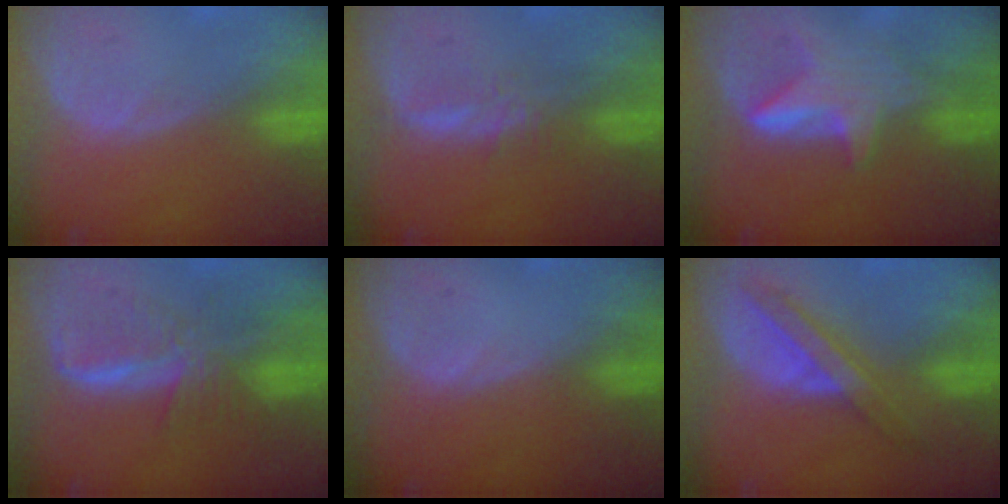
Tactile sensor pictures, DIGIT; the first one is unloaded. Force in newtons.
{"total": 2.4, "press": 2.4, "slide": 0.2}
{"total": 6.1, "press": 5.7, "slide": 2.0}
{"total": 7.6, "press": 6.8, "slide": 3.5}
{"total": 0.0}
{"total": 5.9, "press": 5.9, "slide": 0.4}